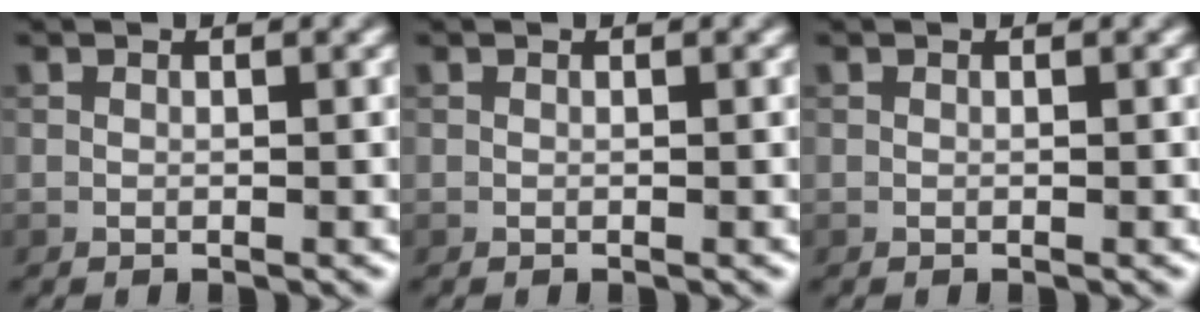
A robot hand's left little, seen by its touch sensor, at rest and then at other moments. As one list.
[{"total": 0.0}, {"total": 0.0}]